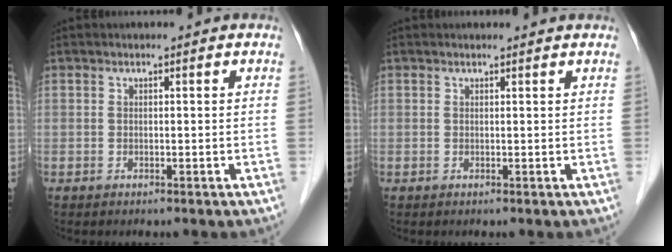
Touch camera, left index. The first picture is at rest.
{"total": 1.5, "force": [1.5, 0.1, 0.1], "torque": [-0.011, 0.008, 0.015]}